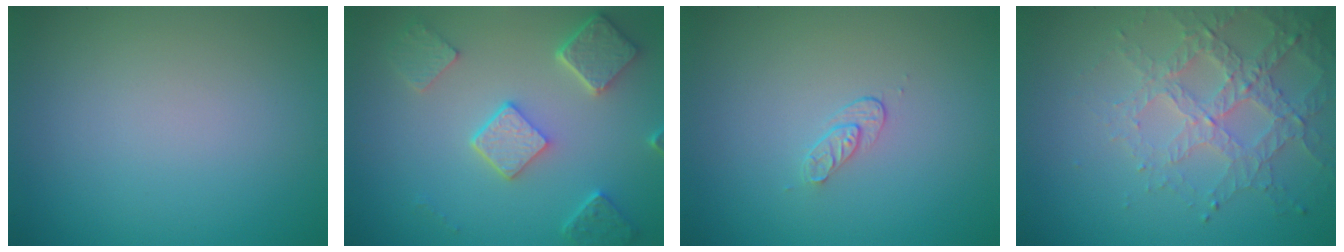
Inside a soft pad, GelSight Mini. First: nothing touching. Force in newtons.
{"total": 4.8, "press": 3.7, "slide": 3.0}
{"total": 1.2, "press": 0.6, "slide": 1.0}
{"total": 3.6, "press": 3.6, "slide": 0.8}